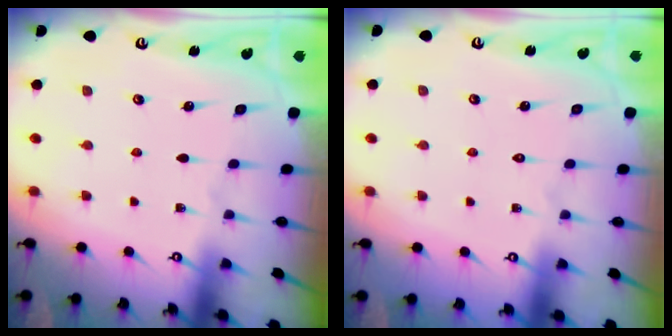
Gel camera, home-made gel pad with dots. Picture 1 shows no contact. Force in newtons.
{"total": 1.7, "press": 1.7, "slide": 0.1}